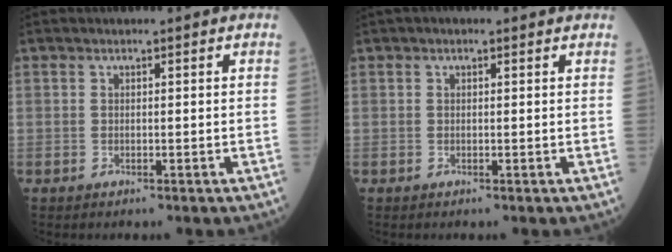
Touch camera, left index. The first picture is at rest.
{"total": 0.6, "force": [0.4, 0.4, 0.4], "torque": [-0.015, 0.010, 0.001]}